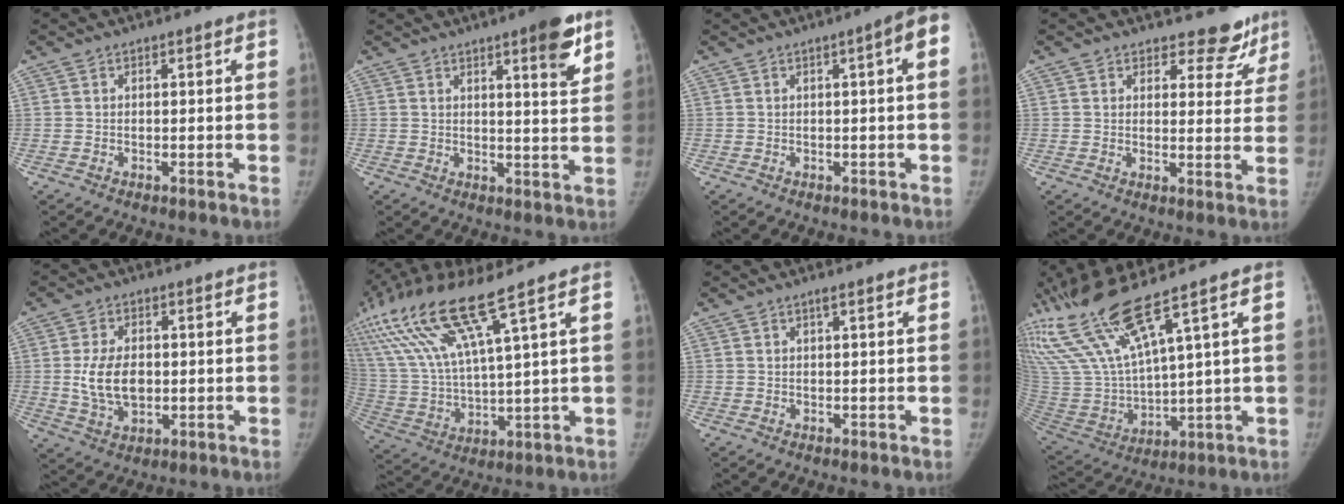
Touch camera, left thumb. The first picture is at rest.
{"total": 7.9, "force": [4.6, 1.5, 6.2], "torque": [-0.071, -0.025, 0.059]}
{"total": 4.4, "force": [0.6, 0.6, 4.3], "torque": [-0.057, 0.014, 0.004]}
{"total": 7.7, "force": [6.3, 4.1, 1.5], "torque": [0.029, -0.038, 0.071]}
{"total": 9.0, "force": [0.1, 5.9, 6.9], "torque": [-0.117, -0.004, 0.011]}
{"total": 18.9, "force": [11.1, 2.4, 15.1], "torque": [-0.333, -0.029, 0.219]}
{"total": 1.0, "force": [0.7, 0.2, 0.7], "torque": [-0.008, 0.000, 0.012]}
{"total": 18.4, "force": [12.3, 2.3, 13.4], "torque": [-0.279, -0.053, 0.250]}